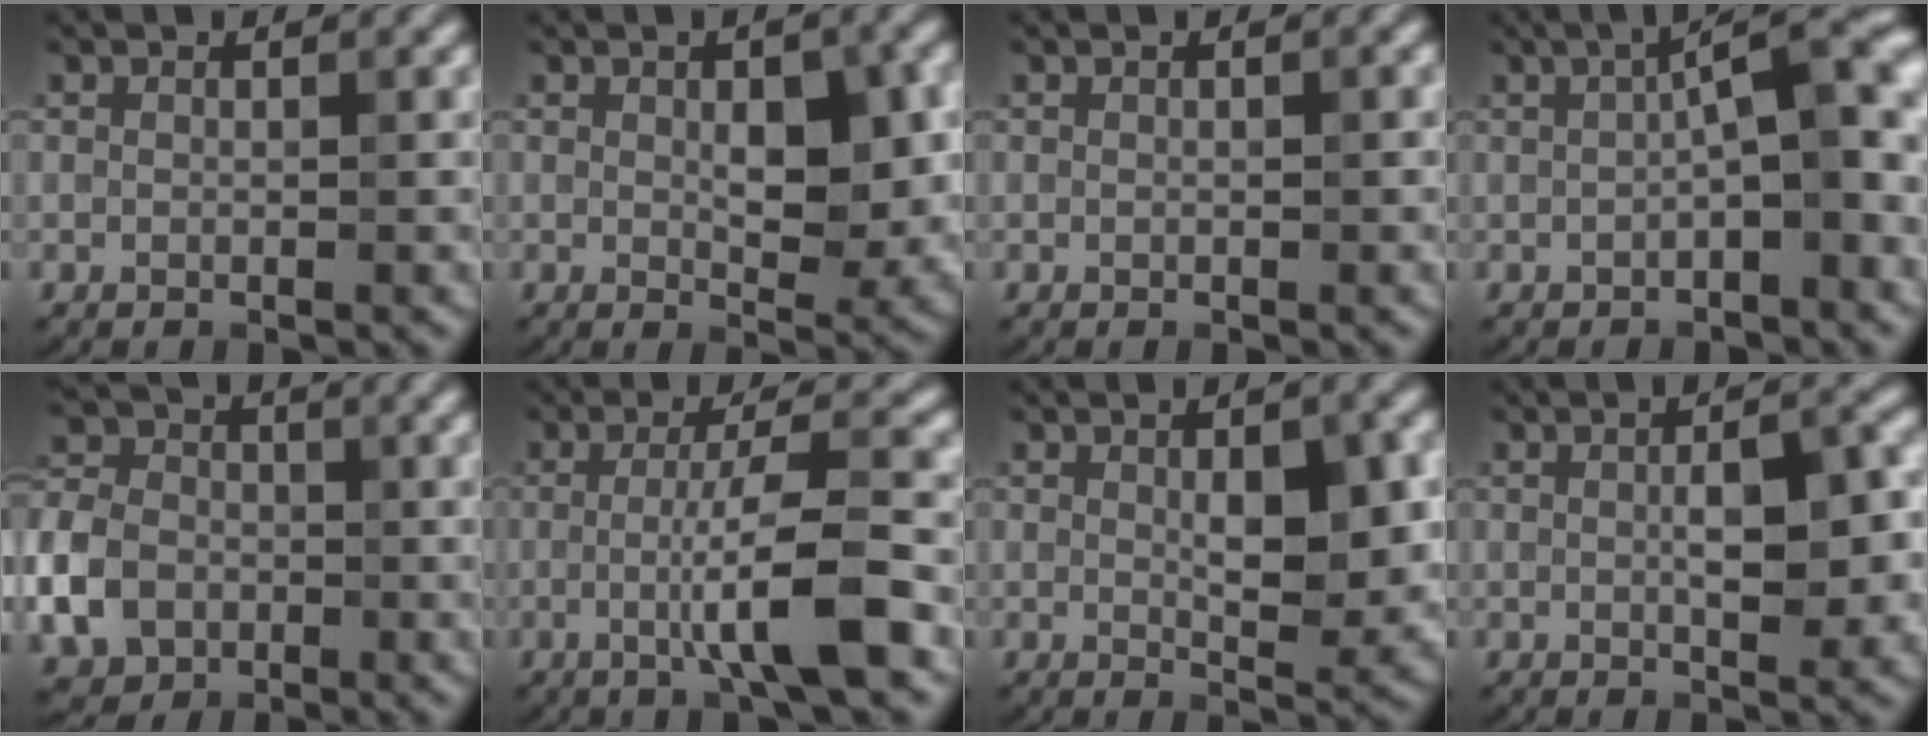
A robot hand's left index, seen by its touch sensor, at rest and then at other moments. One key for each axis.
{"total": 5.7, "fx": 0.6, "fy": 2.6, "fz": 5.0, "tx": -0.071, "ty": -0.002, "tz": 0.015}
{"total": 0.6, "fx": 0.0, "fy": 0.1, "fz": 0.6, "tx": -0.009, "ty": 0.001, "tz": 0.001}
{"total": 6.2, "fx": 0.1, "fy": 1.5, "fz": 6.0, "tx": -0.077, "ty": 0.015, "tz": -0.005}
{"total": 6.5, "fx": -2.1, "fy": 5.2, "fz": 3.3, "tx": -0.078, "ty": -0.001, "tz": -0.057}
{"total": 6.9, "fx": -1.7, "fy": 0.9, "fz": 6.7, "tx": -0.108, "ty": 0.009, "tz": -0.035}
{"total": 5.4, "fx": 0.6, "fy": 2.0, "fz": 4.9, "tx": -0.075, "ty": -0.002, "tz": 0.014}
{"total": 5.3, "fx": 0.1, "fy": 1.8, "fz": 5.0, "tx": -0.081, "ty": 0.001, "tz": 0.004}